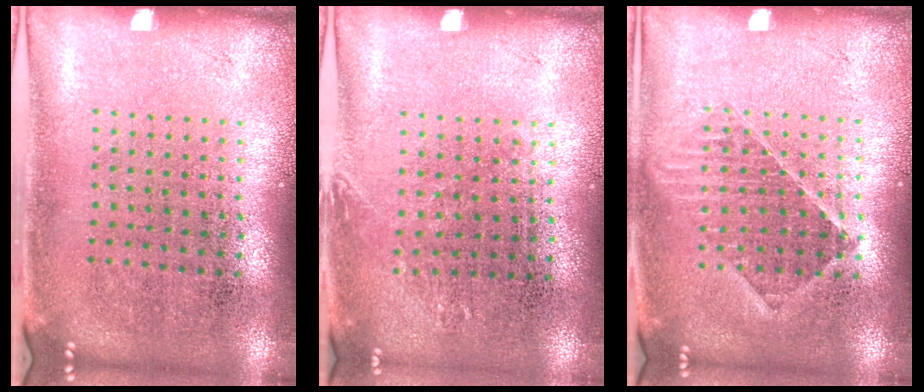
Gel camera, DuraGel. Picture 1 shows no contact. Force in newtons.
{"total": 0.8, "press": 0.8, "slide": 0.1}
{"total": 1.2, "press": 1.1, "slide": 0.5}